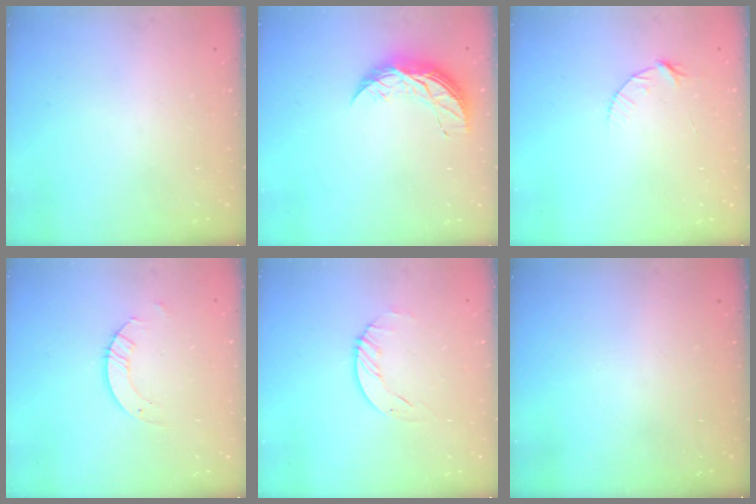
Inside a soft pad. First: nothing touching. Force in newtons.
{"total": 8.1, "press": 8.0, "slide": 0.5}
{"total": 5.5, "press": 5.4, "slide": 0.6}
{"total": 4.0, "press": 4.0, "slide": 0.2}
{"total": 2.3, "press": 2.3, "slide": 0.3}
{"total": 0.0}